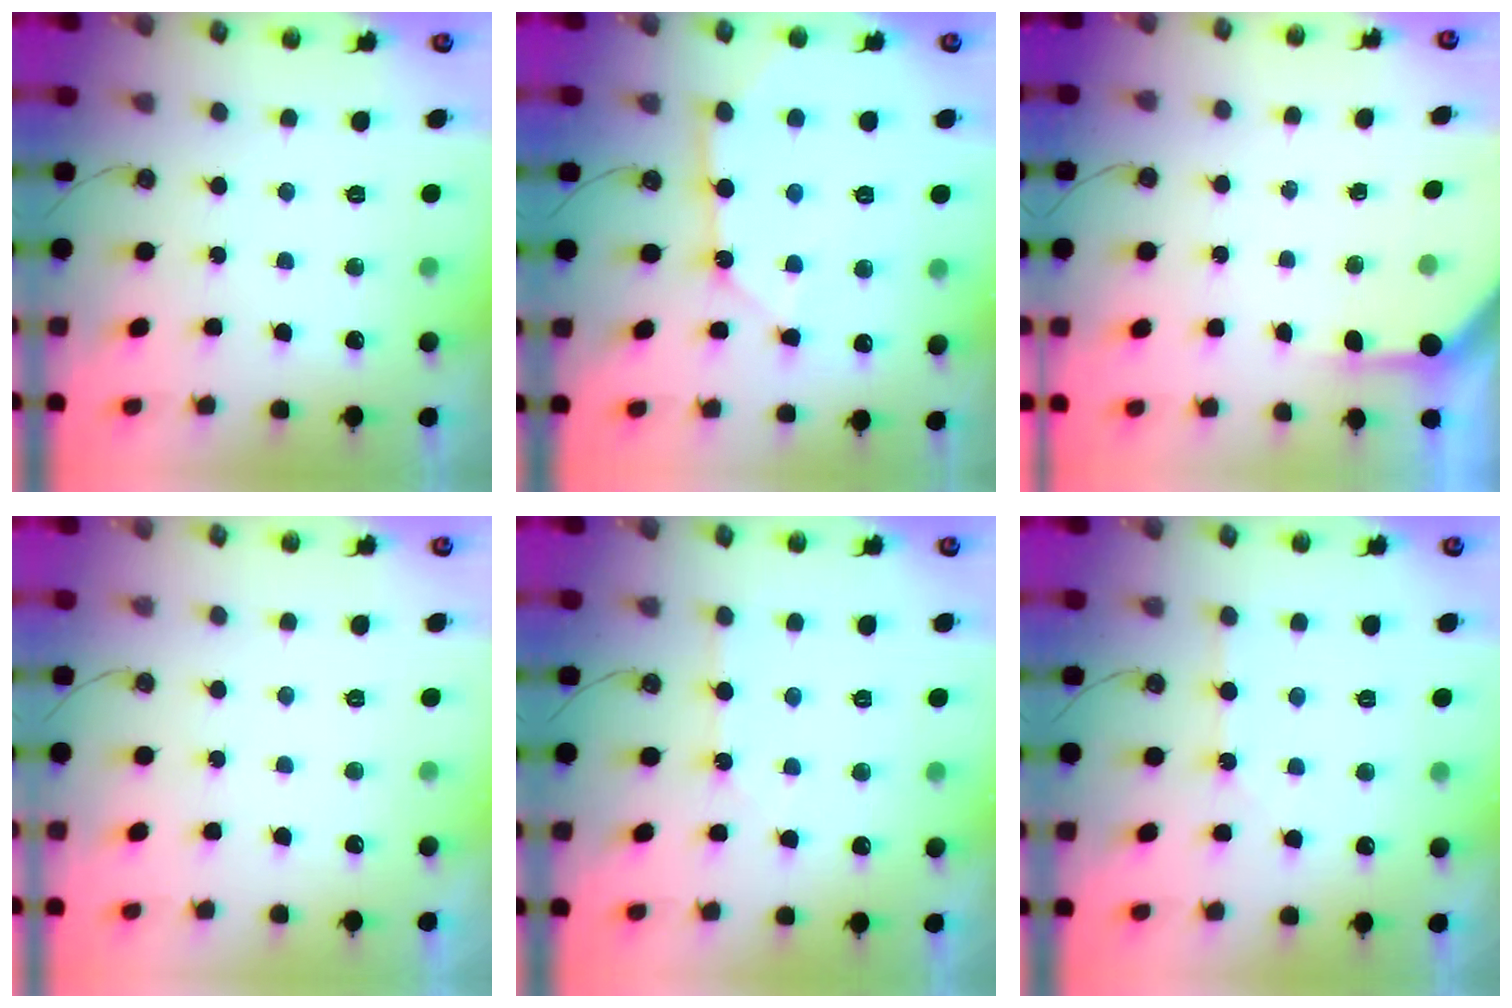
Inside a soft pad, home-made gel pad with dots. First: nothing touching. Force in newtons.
{"total": 11.9, "press": 11.8, "slide": 1.3}
{"total": 3.9, "press": 3.9, "slide": 0.2}
{"total": 0.0}
{"total": 2.9, "press": 2.8, "slide": 0.4}
{"total": 1.8, "press": 1.7, "slide": 0.4}